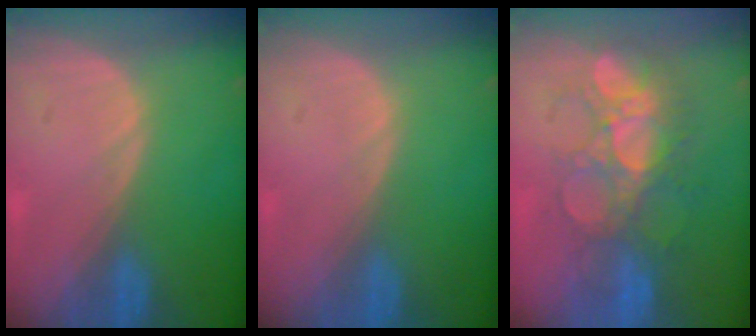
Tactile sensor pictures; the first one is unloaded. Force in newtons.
{"total": 0.0}
{"total": 8.7, "press": 8.5, "slide": 1.6}